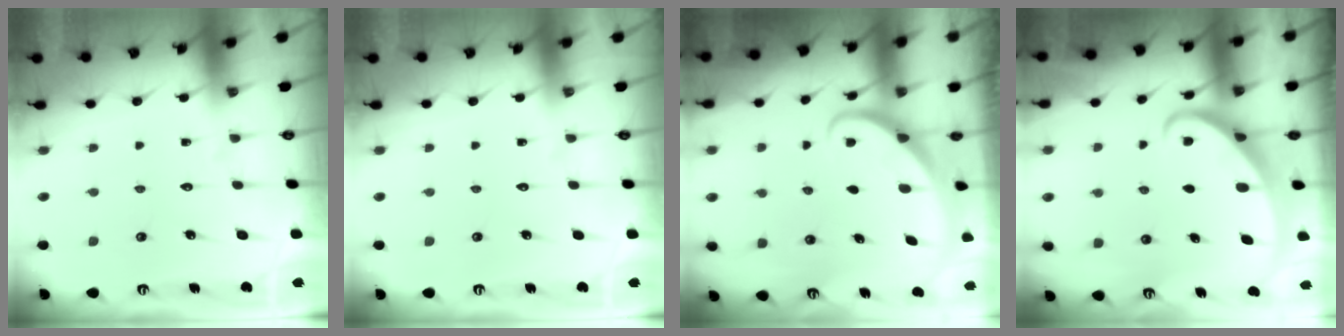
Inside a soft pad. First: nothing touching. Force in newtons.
{"total": 0.0}
{"total": 2.3, "press": 2.3, "slide": 0.1}
{"total": 2.5, "press": 2.5, "slide": 0.3}